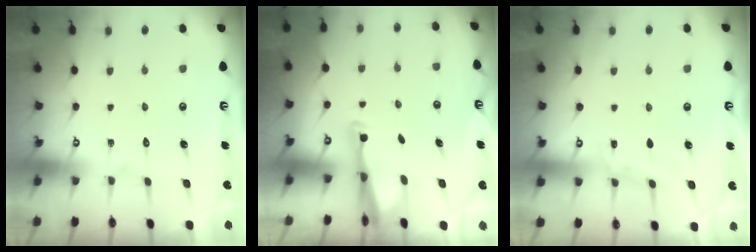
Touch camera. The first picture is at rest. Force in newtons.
{"total": 2.9, "press": 2.8, "slide": 0.7}
{"total": 4.8, "press": 4.8, "slide": 0.5}